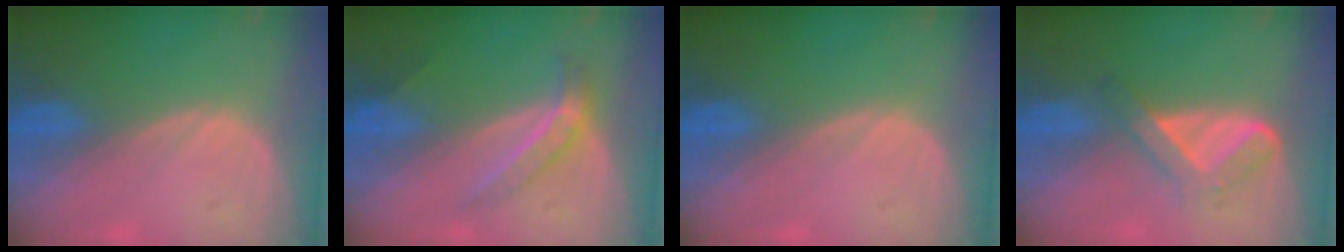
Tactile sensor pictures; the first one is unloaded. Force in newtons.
{"total": 4.1, "press": 4.1, "slide": 0.3}
{"total": 0.0}
{"total": 5.7, "press": 4.8, "slide": 3.1}